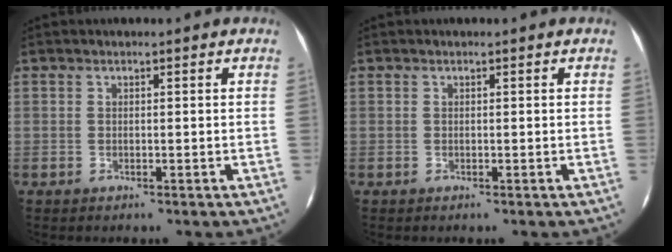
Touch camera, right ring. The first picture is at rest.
{"total": 0.0}